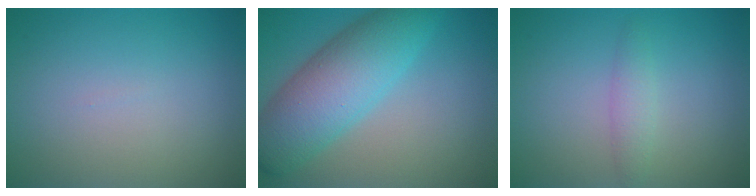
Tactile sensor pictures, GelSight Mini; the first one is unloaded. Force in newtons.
{"total": 7.9, "press": 7.9, "slide": 0.2}
{"total": 1.5, "press": 1.5, "slide": 0.0}